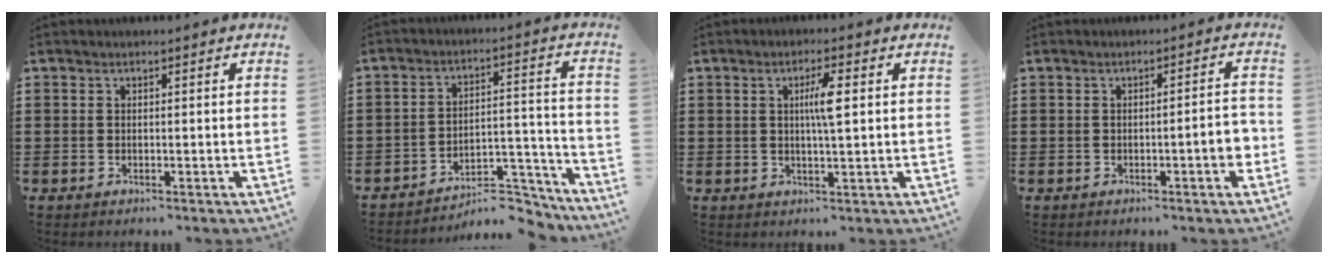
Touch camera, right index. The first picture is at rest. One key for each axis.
{"total": 6.7, "fx": -6.2, "fy": 1.4, "fz": 2.1, "tx": -0.029, "ty": 0.016, "tz": -0.119}
{"total": 4.4, "fx": 0.9, "fy": 0.6, "fz": 4.3, "tx": -0.083, "ty": 0.004, "tz": 0.010}
{"total": 3.4, "fx": -1.0, "fy": 0.2, "fz": 3.2, "tx": -0.052, "ty": -0.001, "tz": -0.019}